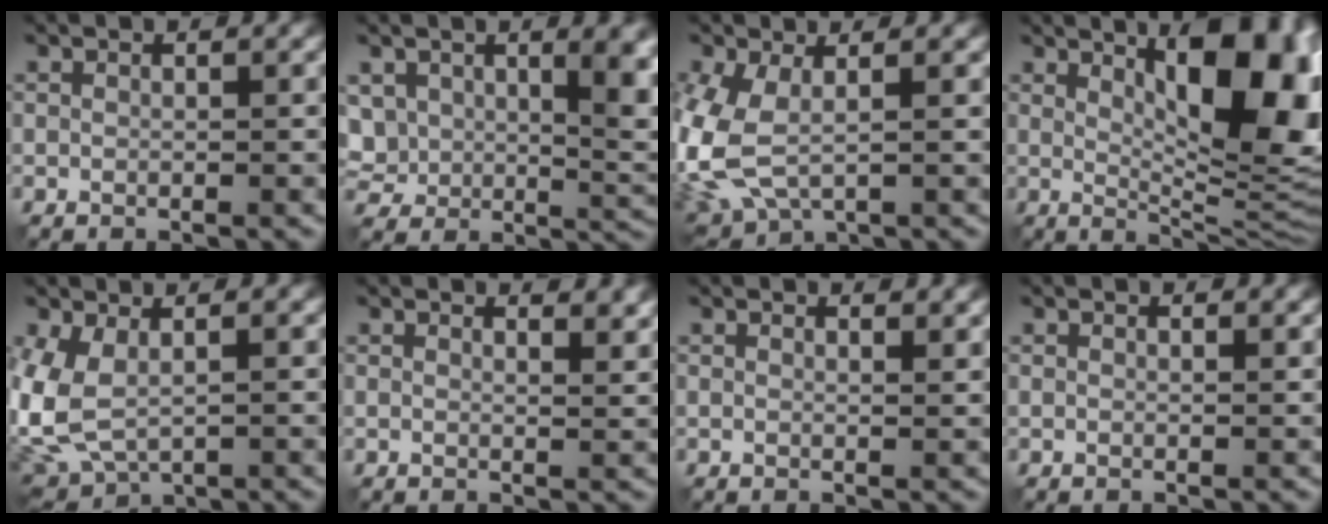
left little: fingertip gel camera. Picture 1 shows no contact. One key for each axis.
{"total": 9.6, "fx": 2.8, "fy": 6.1, "fz": 6.9, "tx": -0.140, "ty": -0.018, "tz": 0.059}
{"total": 7.6, "fx": -0.8, "fy": 4.5, "fz": 6.1, "tx": -0.170, "ty": -0.015, "tz": -0.016}
{"total": 13.5, "fx": 4.1, "fy": 4.4, "fz": 12.1, "tx": -0.148, "ty": -0.001, "tz": 0.064}
{"total": 6.0, "fx": 0.6, "fy": 3.6, "fz": 4.8, "tx": -0.127, "ty": -0.004, "tz": 0.010}
{"total": 2.7, "fx": 2.1, "fy": 0.9, "fz": 1.5, "tx": -0.010, "ty": 0.001, "tz": 0.018}
{"total": 1.5, "fx": 1.2, "fy": 0.4, "fz": 0.8, "tx": -0.010, "ty": -0.002, "tz": 0.011}
{"total": 0.8, "fx": 0.7, "fy": 0.2, "fz": 0.4, "tx": -0.009, "ty": -0.002, "tz": 0.006}